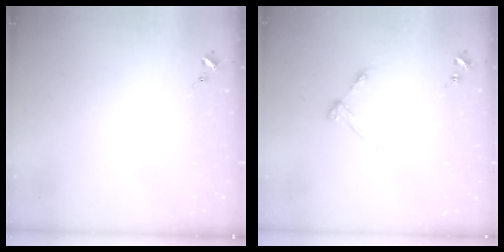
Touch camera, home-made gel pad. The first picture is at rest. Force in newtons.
{"total": 4.6, "press": 4.6, "slide": 0.6}